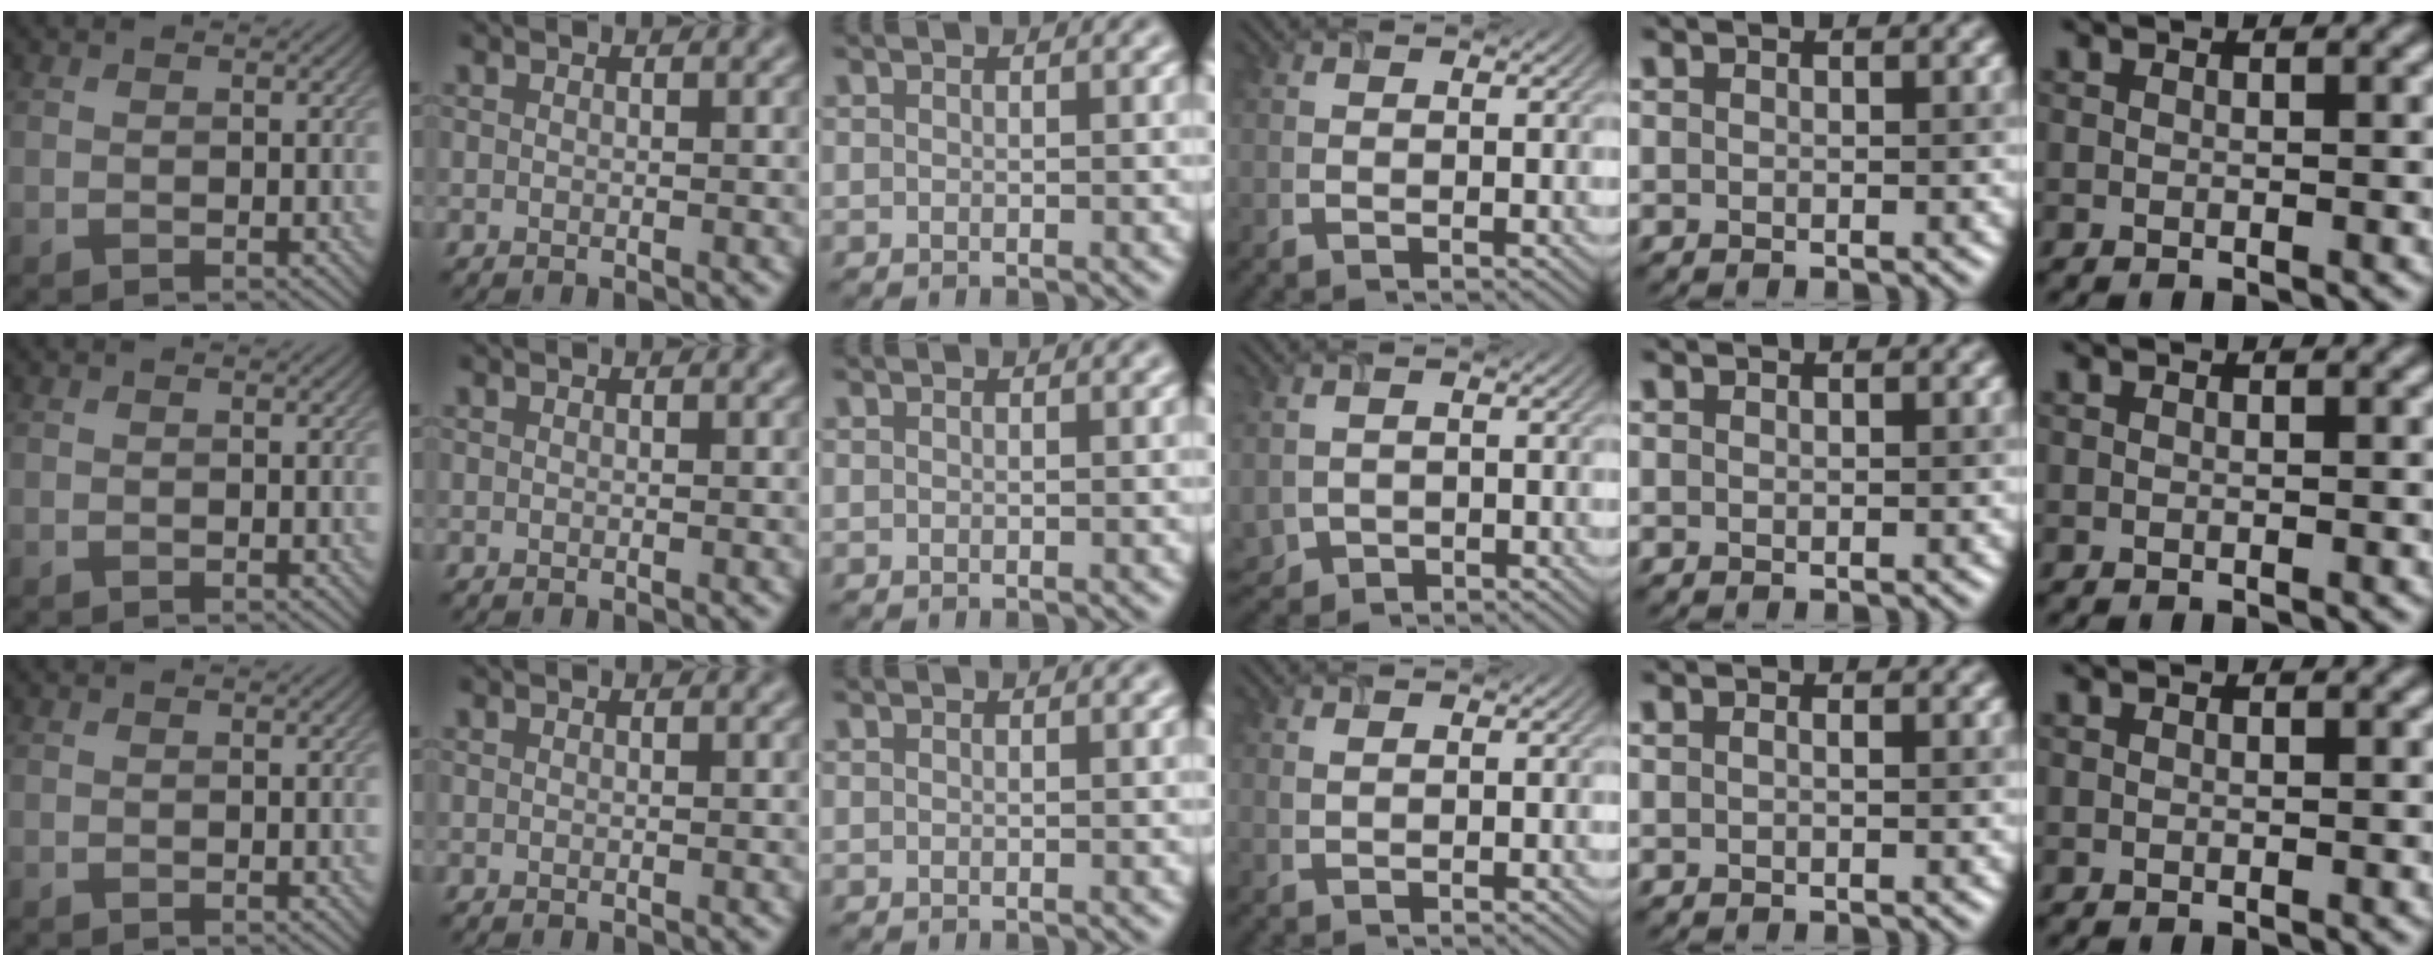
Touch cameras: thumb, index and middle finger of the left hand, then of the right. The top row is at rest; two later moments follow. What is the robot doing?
{"motion": "insert", "object": "airpods case & airpods"}